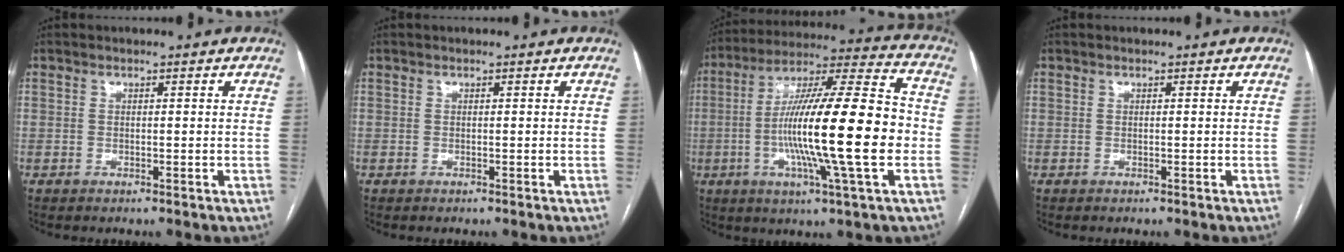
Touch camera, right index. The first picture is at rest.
{"total": 0.0}
{"total": 21.3, "force": [-3.2, 0.9, 21.1], "torque": [-0.362, 0.000, -0.061]}
{"total": 0.0}